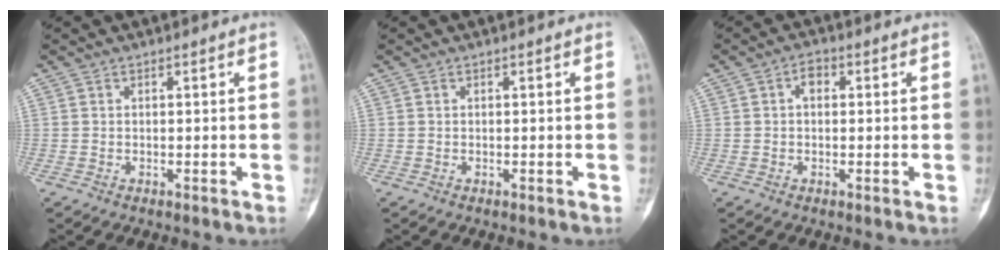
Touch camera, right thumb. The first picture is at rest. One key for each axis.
{"total": 0.0}
{"total": 2.6, "fx": 0.4, "fy": 1.7, "fz": 1.9, "tx": -0.020, "ty": 0.010, "tz": 0.002}